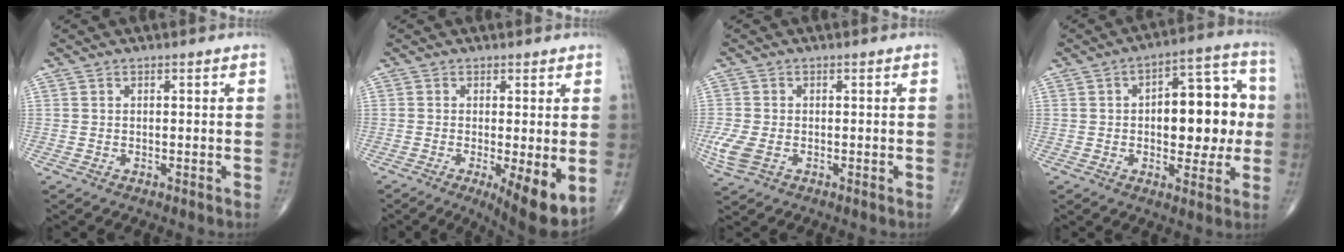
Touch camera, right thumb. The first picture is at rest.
{"total": 9.4, "force": [-2.0, 2.6, 8.8], "torque": [-0.129, -0.026, -0.028]}
{"total": 4.8, "force": [-1.2, 3.1, 3.5], "torque": [-0.094, -0.003, -0.022]}
{"total": 15.5, "force": [0.5, 8.2, 13.2], "torque": [-0.137, 0.028, 0.006]}